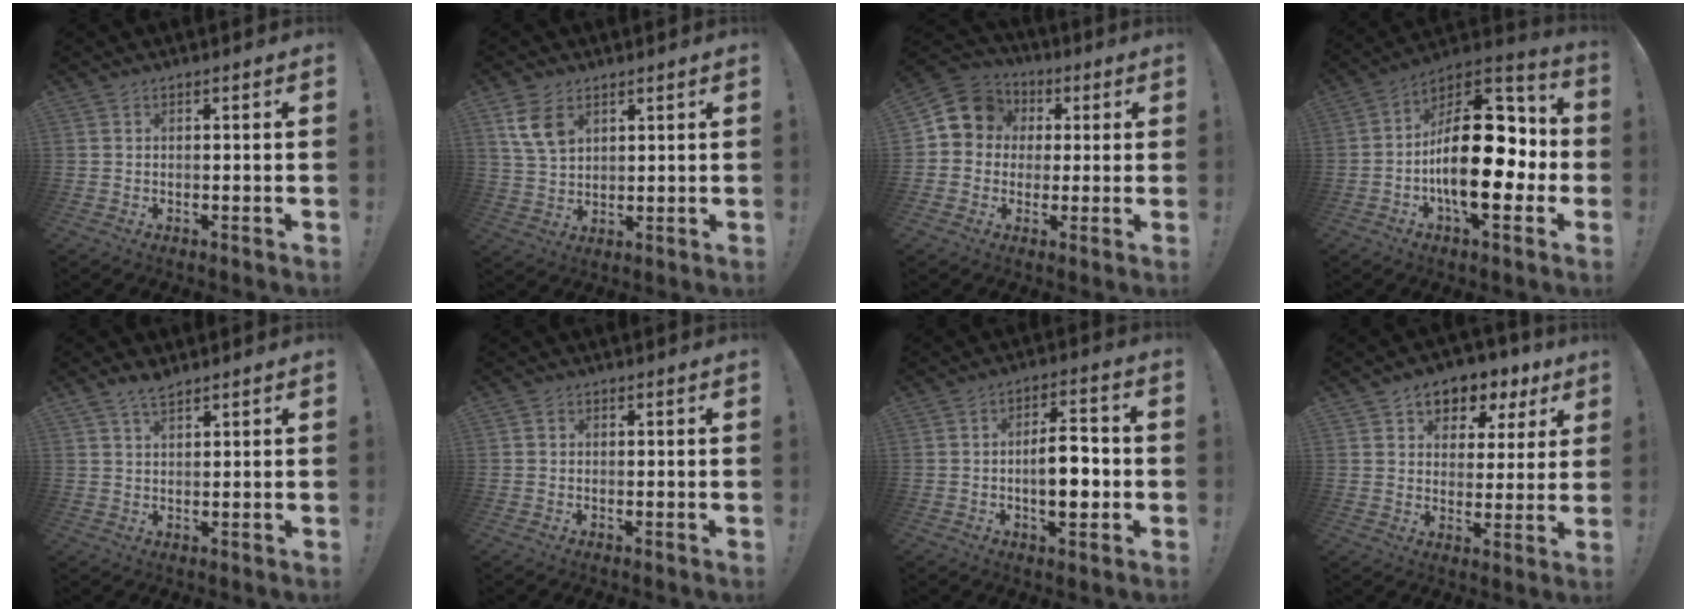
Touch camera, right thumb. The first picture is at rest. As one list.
[{"total": 8.5, "force": [4.3, 5.4, 5.0], "torque": [-0.094, -0.012, 0.085]}, {"total": 9.8, "force": [2.0, 9.0, 3.1], "torque": [-0.038, 0.000, 0.044]}, {"total": 26.0, "force": [-3.3, 13.6, 22.0], "torque": [-0.343, 0.023, -0.041]}, {"total": 4.0, "force": [3.1, 1.4, 2.1], "torque": [-0.033, -0.015, 0.056]}, {"total": 1.0, "force": [0.0, 1.0, 0.2], "torque": [0.006, 0.000, -0.002]}, {"total": 10.2, "force": [-1.8, 4.6, 8.9], "torque": [-0.143, 0.010, -0.034]}, {"total": 7.1, "force": [3.7, 5.5, 2.6], "torque": [-0.026, -0.028, 0.069]}]